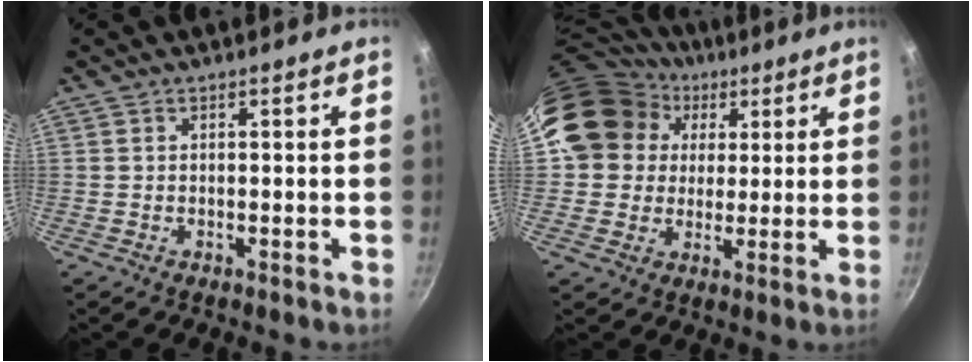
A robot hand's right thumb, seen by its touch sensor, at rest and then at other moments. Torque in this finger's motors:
{"motor_torque": [-0.48, 1.16, 0.27, -0.21, 0.21]}